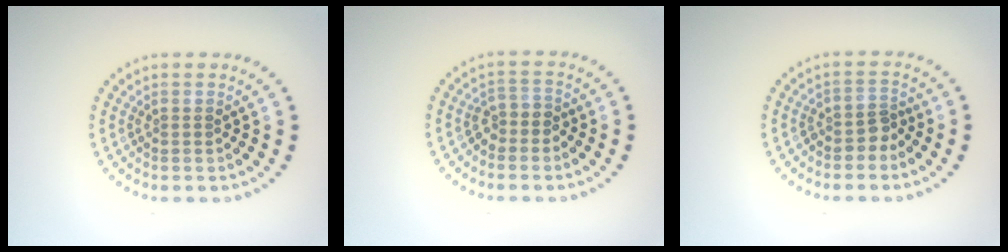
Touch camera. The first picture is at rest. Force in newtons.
{"total": 1.7, "press": 1.4, "slide": 1.0}
{"total": 1.9, "press": 1.5, "slide": 1.3}